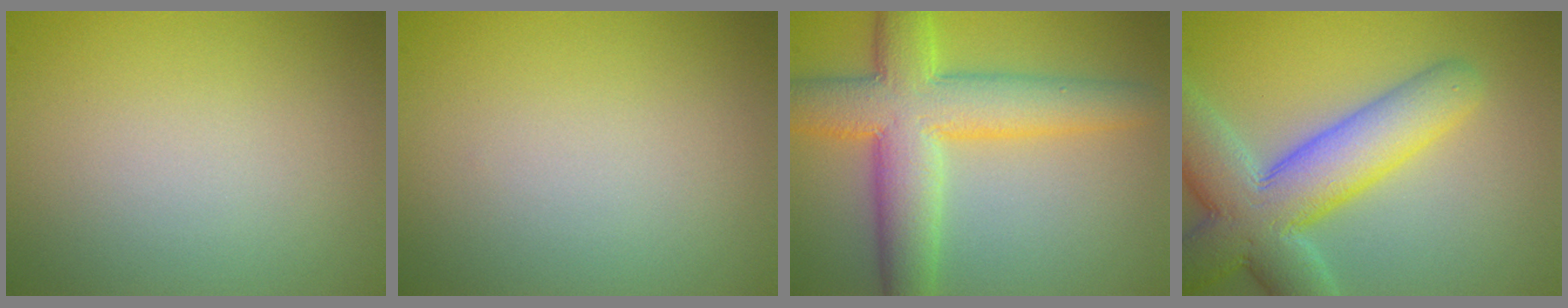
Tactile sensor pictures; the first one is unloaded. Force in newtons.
{"total": 0.0}
{"total": 8.0, "press": 8.0, "slide": 0.3}
{"total": 9.6, "press": 9.5, "slide": 0.8}